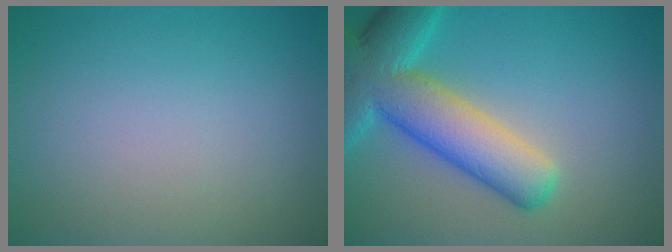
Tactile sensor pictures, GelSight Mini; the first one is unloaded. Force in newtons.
{"total": 9.7, "press": 9.6, "slide": 0.5}